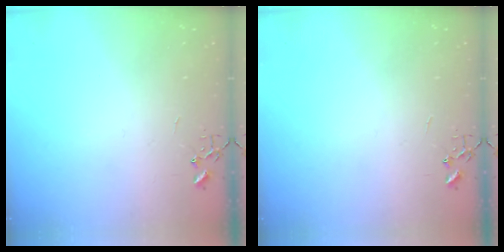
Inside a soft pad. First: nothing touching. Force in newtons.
{"total": 0.0}